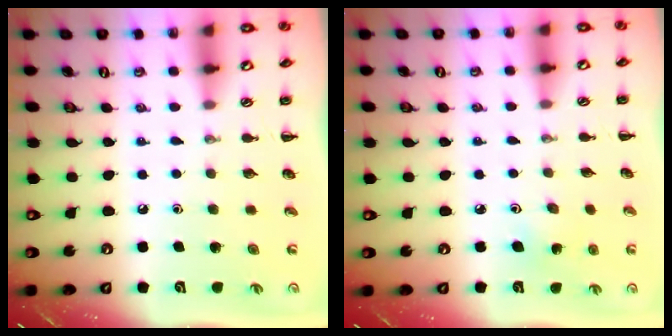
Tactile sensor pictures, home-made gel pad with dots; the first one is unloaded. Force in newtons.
{"total": 3.7, "press": 3.5, "slide": 1.1}